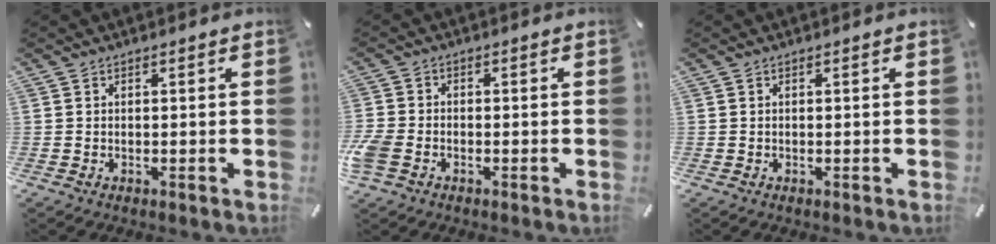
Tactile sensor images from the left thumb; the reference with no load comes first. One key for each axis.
{"total": 4.4, "fx": -2.0, "fy": 3.1, "fz": 2.3, "tx": -0.060, "ty": 0.004, "tz": -0.041}
{"total": 0.0}